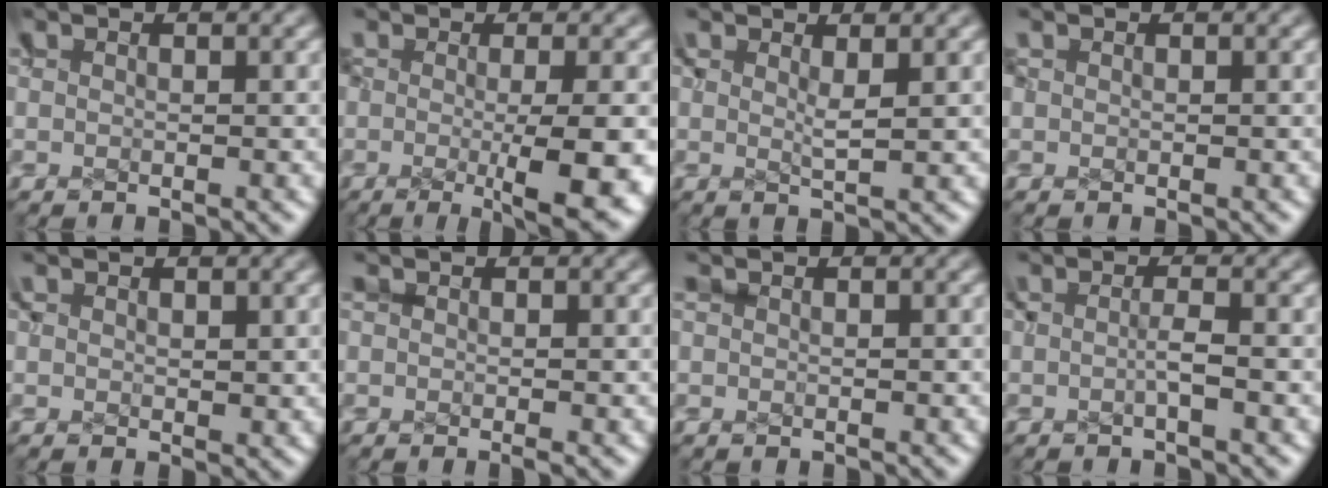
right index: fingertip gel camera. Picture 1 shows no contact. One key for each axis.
{"total": 6.6, "fx": -3.2, "fy": 1.9, "fz": 5.5, "tx": -0.050, "ty": -0.015, "tz": -0.039}
{"total": 1.8, "fx": 1.4, "fy": -0.9, "fz": 0.5, "tx": -0.002, "ty": -0.003, "tz": 0.029}
{"total": 0.0}
{"total": 0.9, "fx": 0.5, "fy": 0.5, "fz": 0.5, "tx": -0.013, "ty": -0.004, "tz": 0.010}
{"total": 1.2, "fx": 0.4, "fy": 0.8, "fz": 0.7, "tx": -0.012, "ty": 0.002, "tz": 0.001}
{"total": 1.2, "fx": 0.6, "fy": 0.9, "fz": 0.5, "tx": -0.010, "ty": 0.003, "tz": 0.005}
{"total": 1.2, "fx": -1.0, "fy": 0.6, "fz": 0.5, "tx": -0.003, "ty": 0.003, "tz": -0.018}